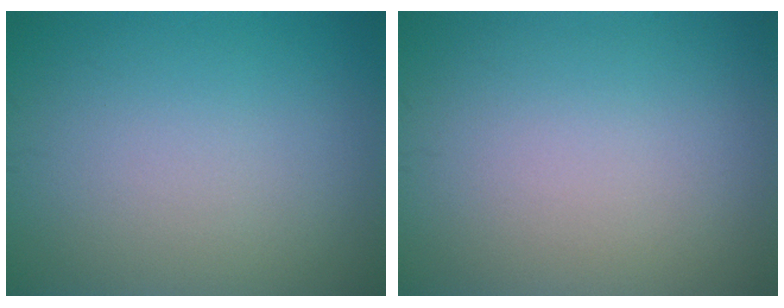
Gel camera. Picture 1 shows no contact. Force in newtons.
{"total": 0.0}